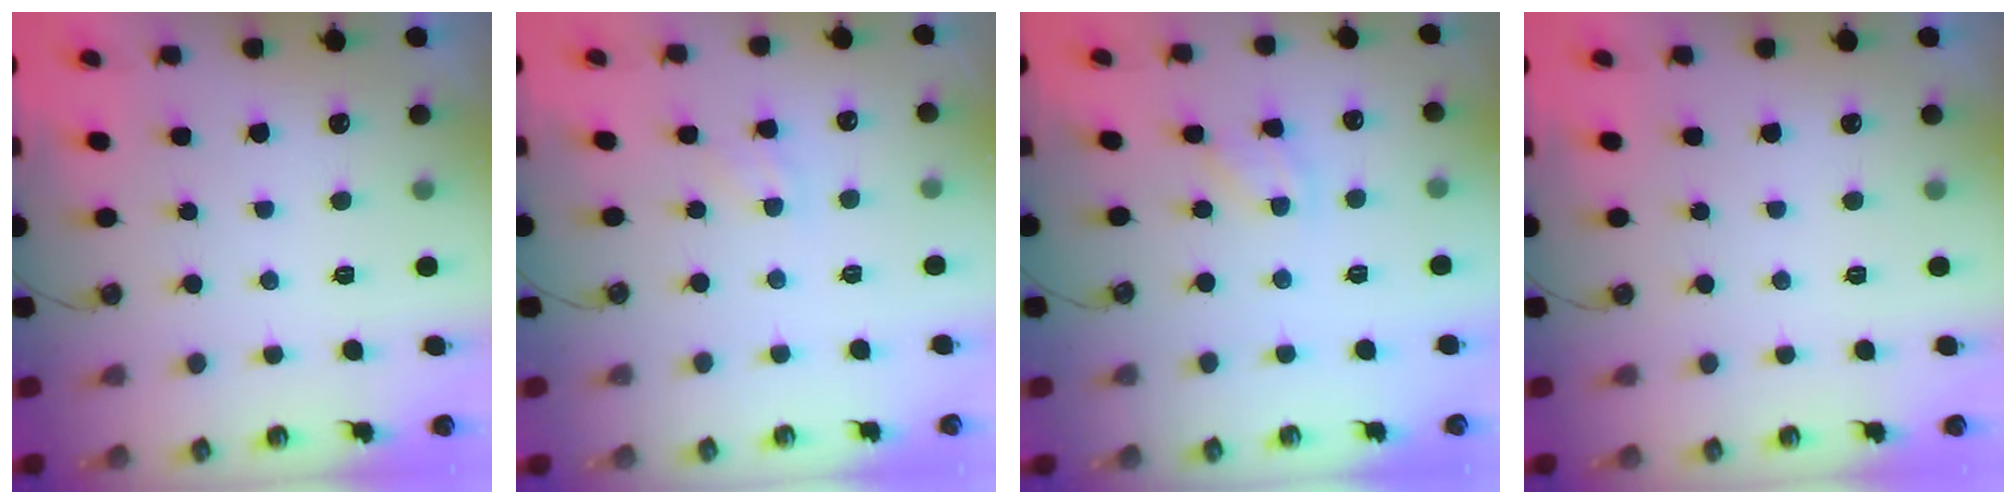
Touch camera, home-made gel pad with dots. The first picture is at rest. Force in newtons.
{"total": 4.8, "press": 4.7, "slide": 0.7}
{"total": 2.9, "press": 2.9, "slide": 0.3}
{"total": 0.0}